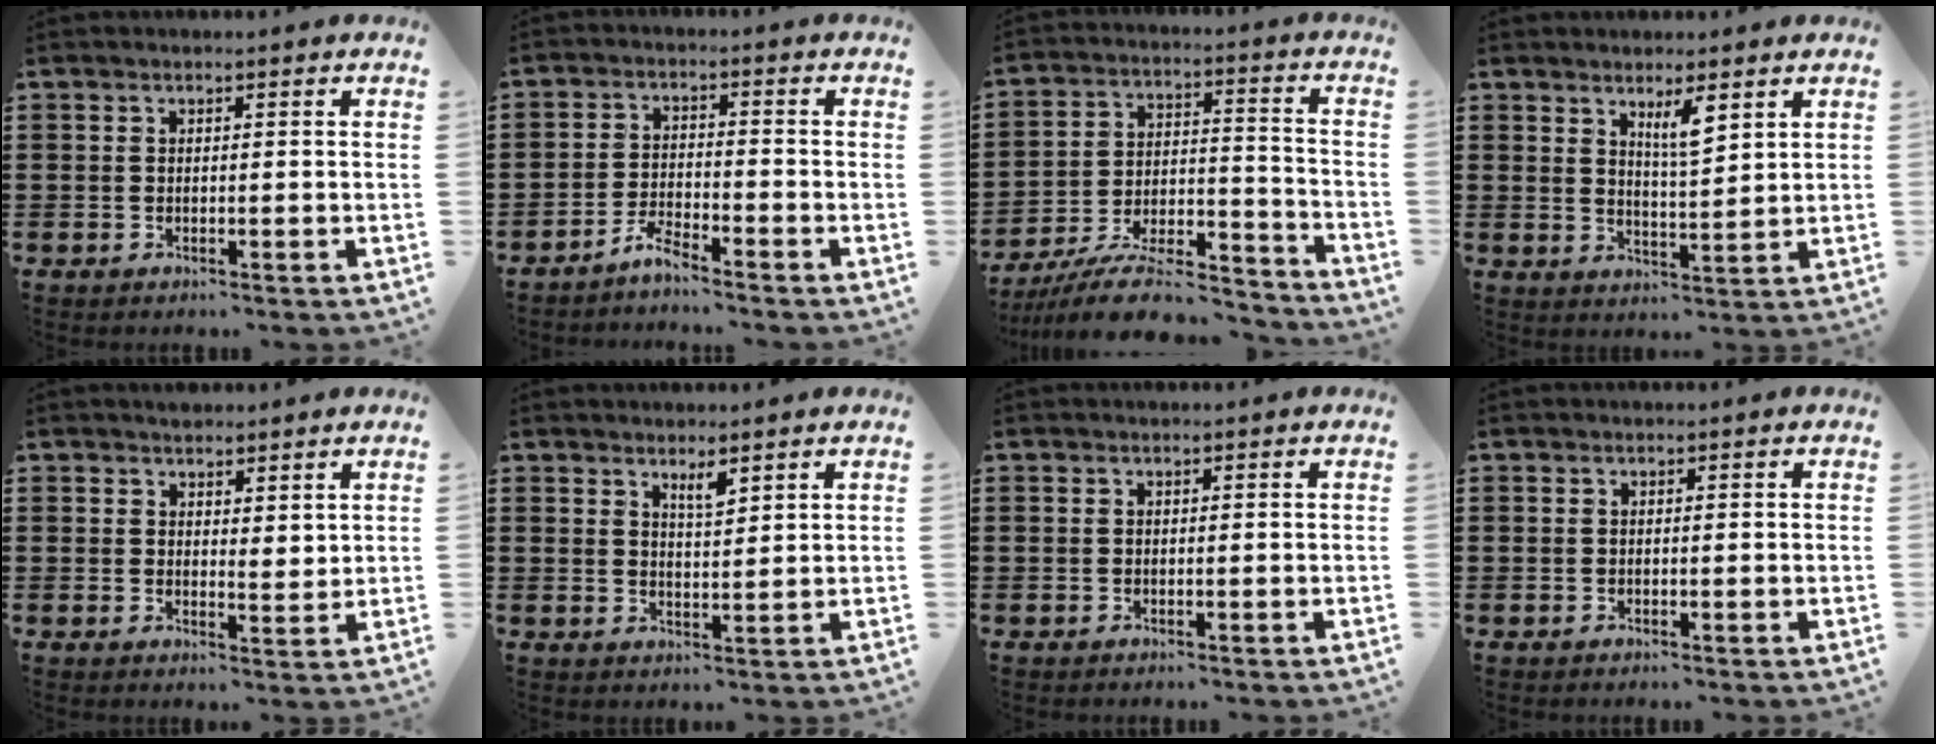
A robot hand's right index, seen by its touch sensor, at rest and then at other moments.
{"total": 3.2, "force": [-3.1, 0.1, 0.8], "torque": [-0.025, 0.003, -0.065]}
{"total": 10.2, "force": [-9.0, 2.3, 4.2], "torque": [-0.065, 0.026, -0.172]}
{"total": 4.3, "force": [2.7, 1.0, 3.3], "torque": [-0.061, 0.002, 0.045]}
{"total": 2.9, "force": [2.7, 1.1, -0.1], "torque": [-0.006, 0.001, 0.052]}
{"total": 2.8, "force": [2.2, 0.6, 1.5], "torque": [-0.026, -0.001, 0.037]}
{"total": 0.0}
{"total": 0.0}